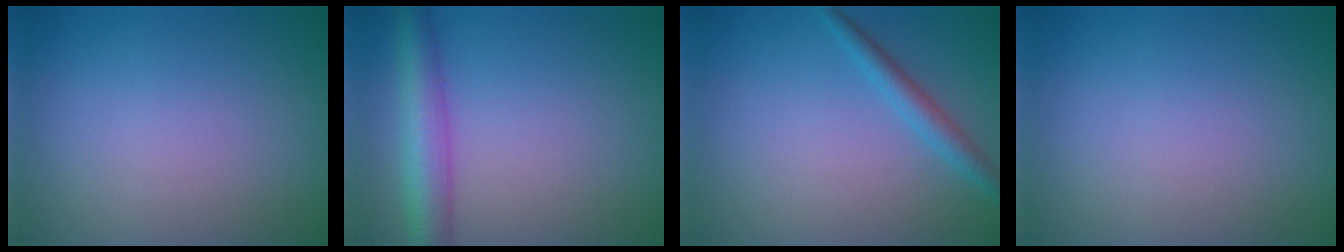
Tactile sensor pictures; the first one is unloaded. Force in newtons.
{"total": 5.3, "press": 5.3, "slide": 0.2}
{"total": 2.1, "press": 2.1, "slide": 0.1}
{"total": 0.0}